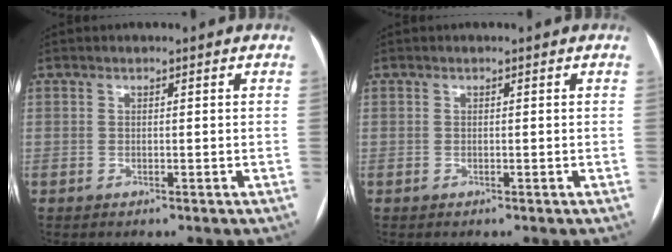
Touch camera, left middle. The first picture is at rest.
{"total": 0.0}